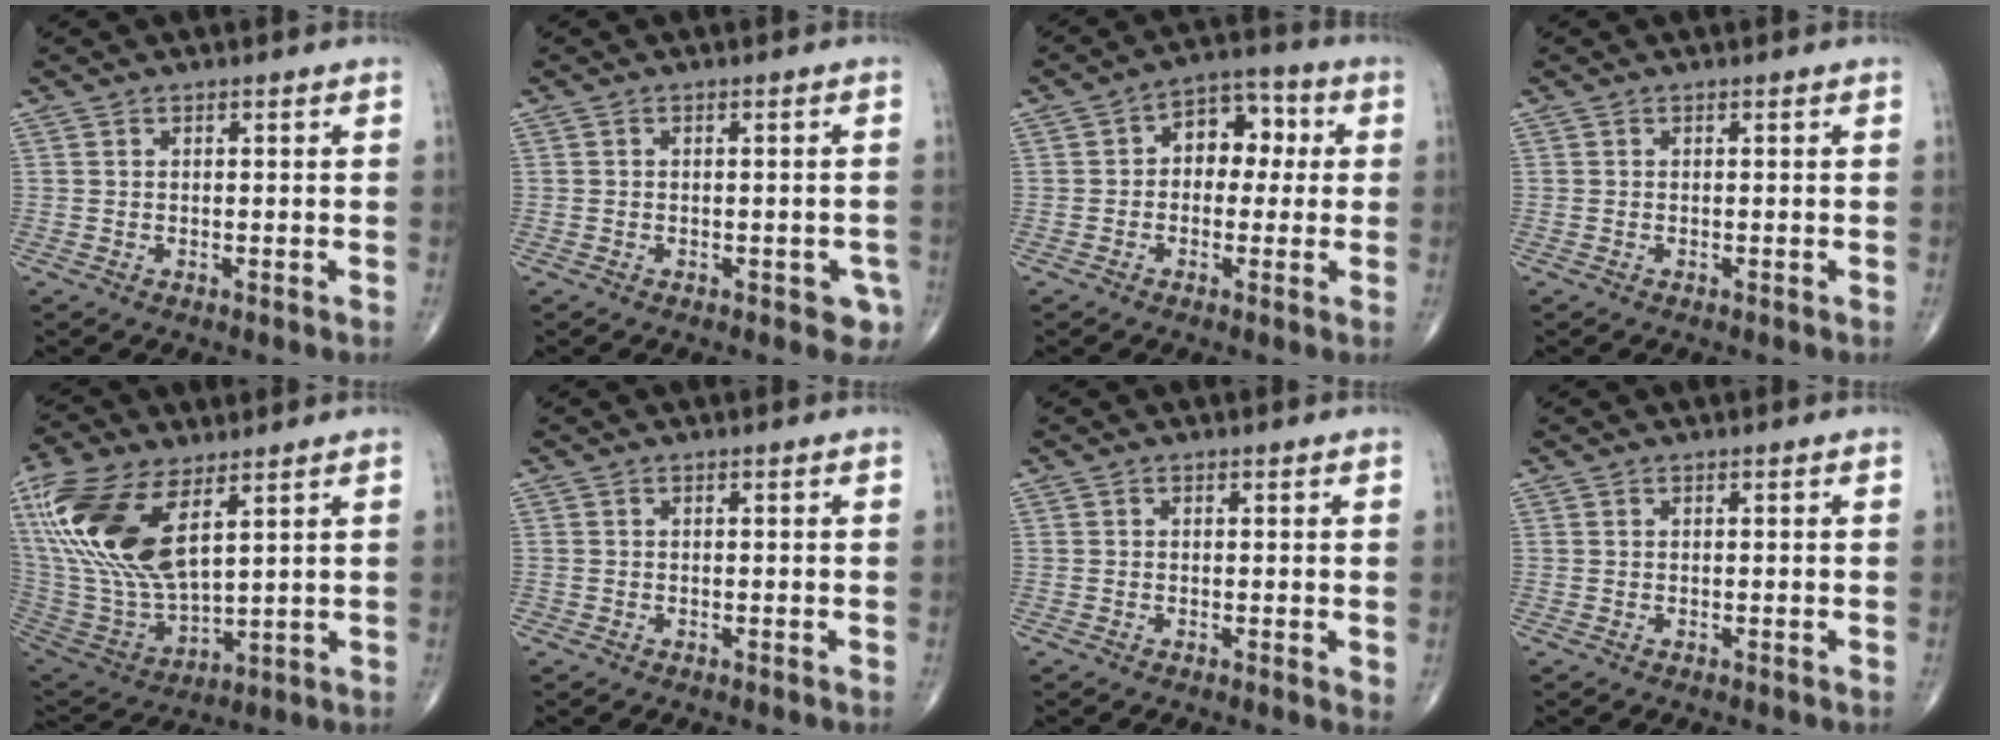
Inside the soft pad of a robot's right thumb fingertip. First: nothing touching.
{"total": 3.4, "force": [-1.6, 1.9, 2.3], "torque": [-0.008, 0.005, -0.018]}
{"total": 8.8, "force": [0.9, 6.1, 6.2], "torque": [-0.045, 0.032, 0.002]}
{"total": 0.0}
{"total": 22.5, "force": [9.1, 10.3, 17.7], "torque": [-0.388, -0.032, 0.186]}
{"total": 0.0}
{"total": 1.5, "force": [0.0, 0.5, 1.4], "torque": [-0.019, -0.006, -0.005]}
{"total": 0.0}